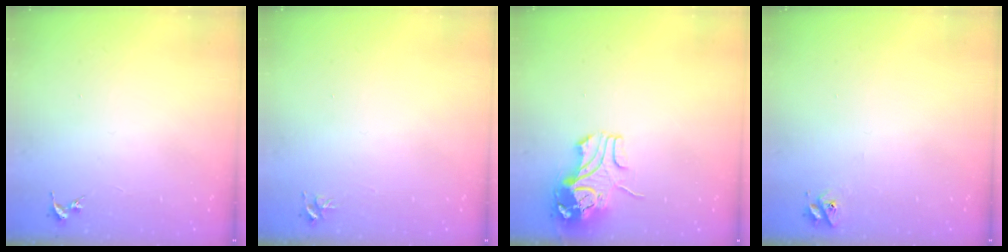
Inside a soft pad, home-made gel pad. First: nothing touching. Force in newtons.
{"total": 3.5, "press": 3.5, "slide": 0.3}
{"total": 10.0, "press": 10.0, "slide": 1.3}
{"total": 2.8, "press": 2.8, "slide": 0.3}